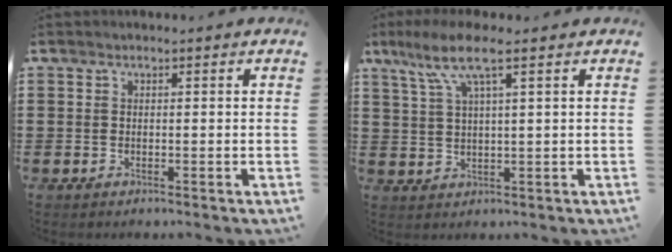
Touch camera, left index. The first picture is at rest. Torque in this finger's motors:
{"motor_torque": [1.17, -0.97, 0.46, 0.14]}